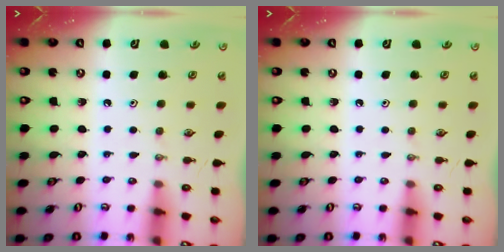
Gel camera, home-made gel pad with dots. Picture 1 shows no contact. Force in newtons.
{"total": 0.0}